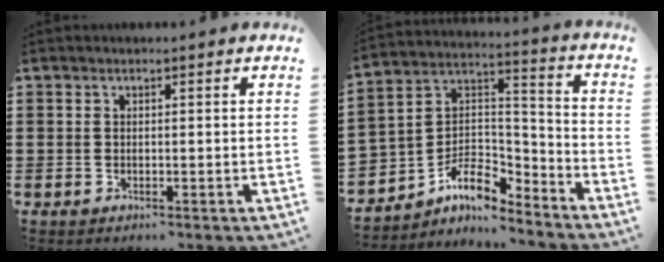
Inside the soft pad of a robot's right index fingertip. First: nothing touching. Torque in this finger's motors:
{"motor_torque": [1.34, 0.80, 0.43, 0.10]}